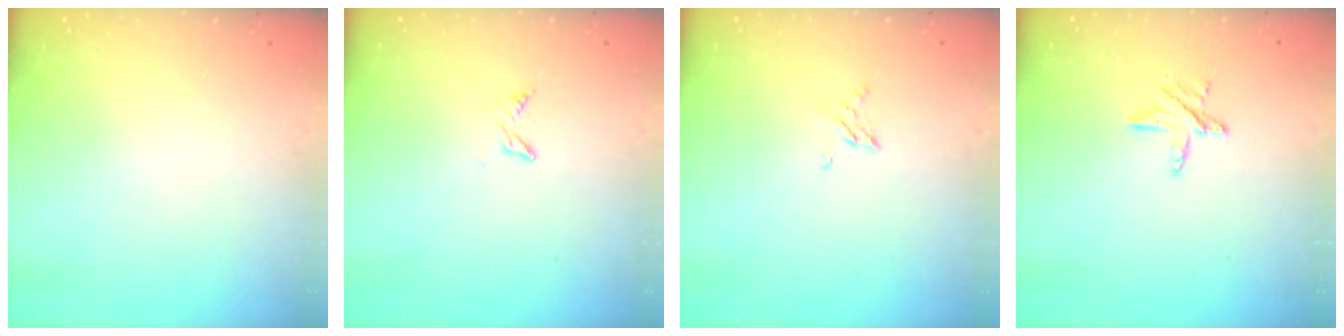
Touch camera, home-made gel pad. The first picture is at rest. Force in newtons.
{"total": 3.6, "press": 3.6, "slide": 0.5}
{"total": 3.2, "press": 3.2, "slide": 0.4}
{"total": 6.7, "press": 6.7, "slide": 0.5}